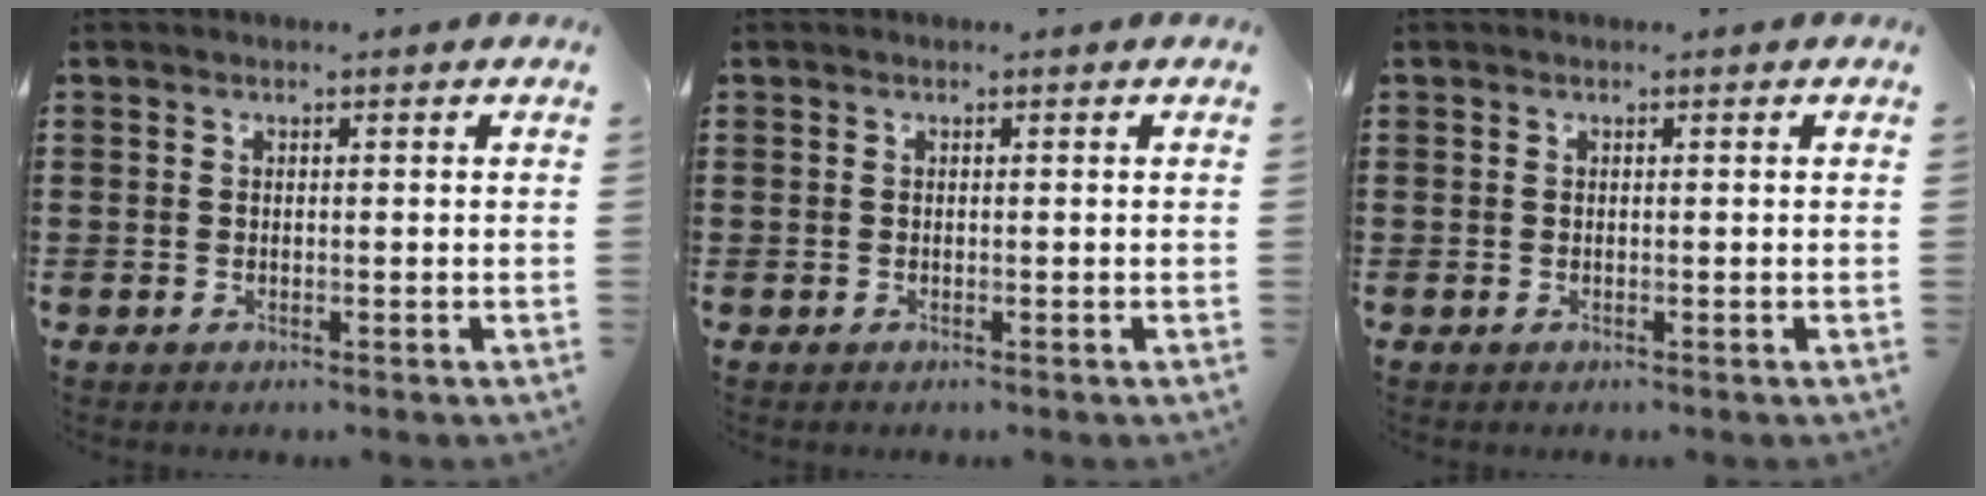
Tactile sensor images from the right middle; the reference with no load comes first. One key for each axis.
{"total": 0.0}
{"total": 0.0}